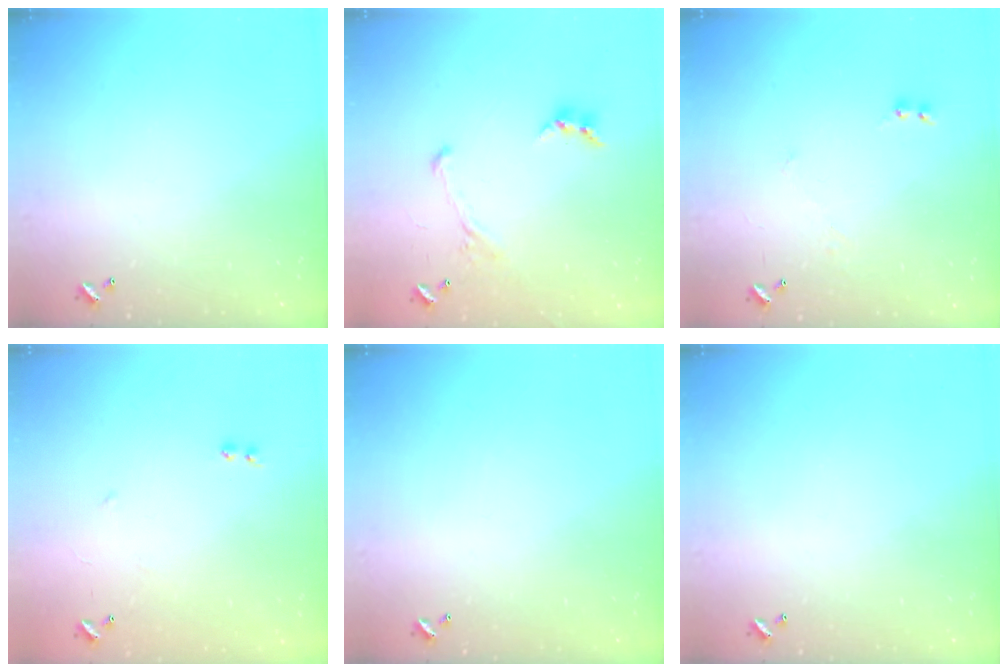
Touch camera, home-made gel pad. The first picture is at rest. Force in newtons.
{"total": 2.8, "press": 2.6, "slide": 1.0}
{"total": 0.9, "press": 0.3, "slide": 0.8}
{"total": 6.7, "press": 6.7, "slide": 0.7}
{"total": 0.0}
{"total": 0.0}